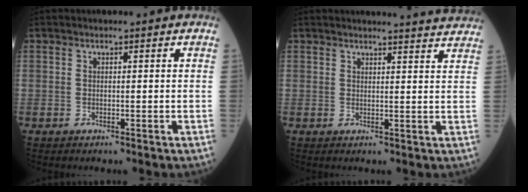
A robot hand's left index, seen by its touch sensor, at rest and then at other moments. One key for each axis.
{"total": 6.0, "fx": 6.0, "fy": -0.4, "fz": 0.8, "tx": -0.011, "ty": -0.007, "tz": 0.050}